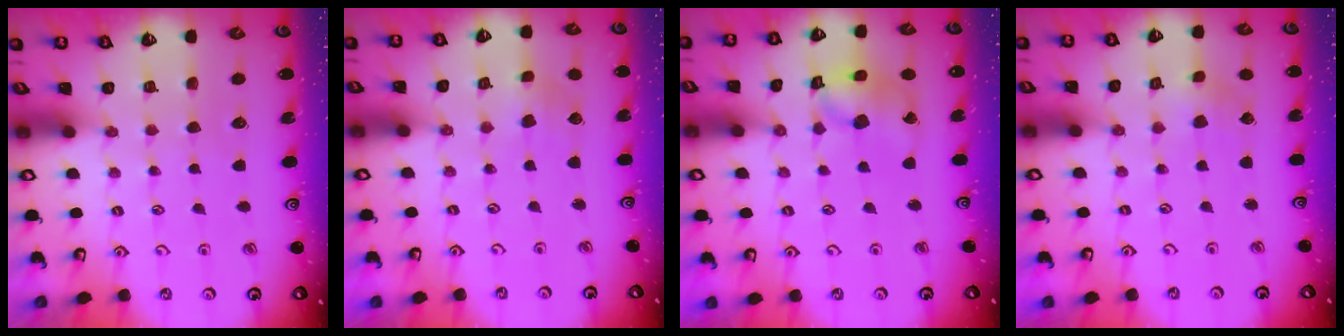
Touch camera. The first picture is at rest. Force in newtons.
{"total": 2.3, "press": 2.3, "slide": 0.3}
{"total": 12.8, "press": 12.7, "slide": 1.6}
{"total": 1.8, "press": 1.8, "slide": 0.3}